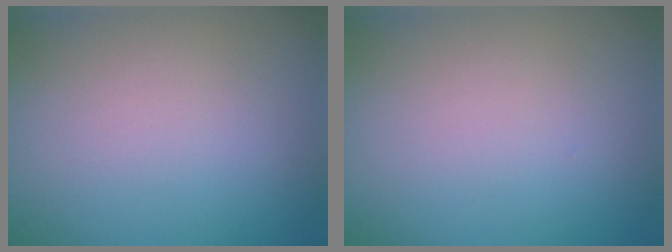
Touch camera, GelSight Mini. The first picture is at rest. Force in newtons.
{"total": 0.0}